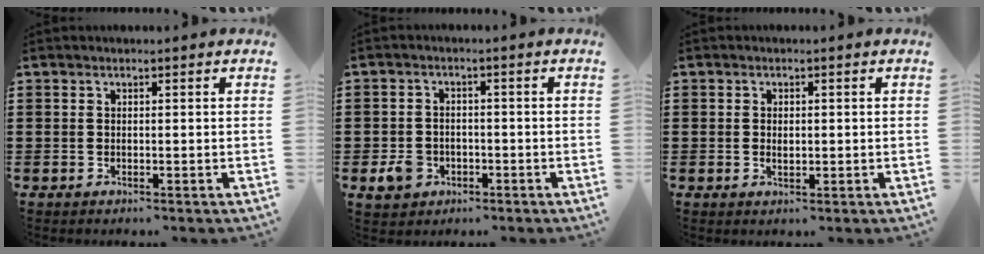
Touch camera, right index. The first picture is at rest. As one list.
[{"total": 4.0, "force": [-1.8, 3.1, 1.7], "torque": [-0.056, -0.003, -0.040]}, {"total": 1.3, "force": [0.0, 0.7, 1.1], "torque": [-0.021, 0.004, -0.001]}]